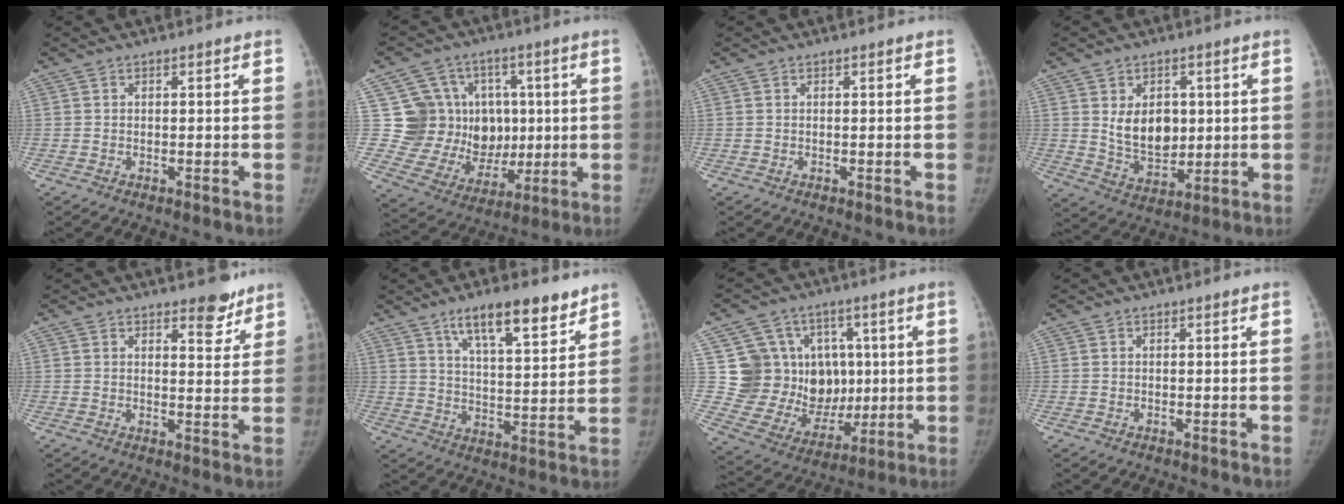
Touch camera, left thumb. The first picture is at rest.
{"total": 16.2, "force": [2.2, 14.1, 7.6], "torque": [-0.063, 0.008, 0.064]}
{"total": 0.0}
{"total": 10.3, "force": [1.8, 7.1, 7.2], "torque": [-0.082, -0.020, 0.046]}
{"total": 5.4, "force": [4.1, 2.3, 2.7], "torque": [-0.010, -0.028, 0.055]}
{"total": 13.1, "force": [8.9, 3.6, 8.8], "torque": [-0.117, -0.048, 0.147]}
{"total": 17.6, "force": [2.8, 15.1, 8.6], "torque": [-0.083, 0.010, 0.080]}
{"total": 0.0}